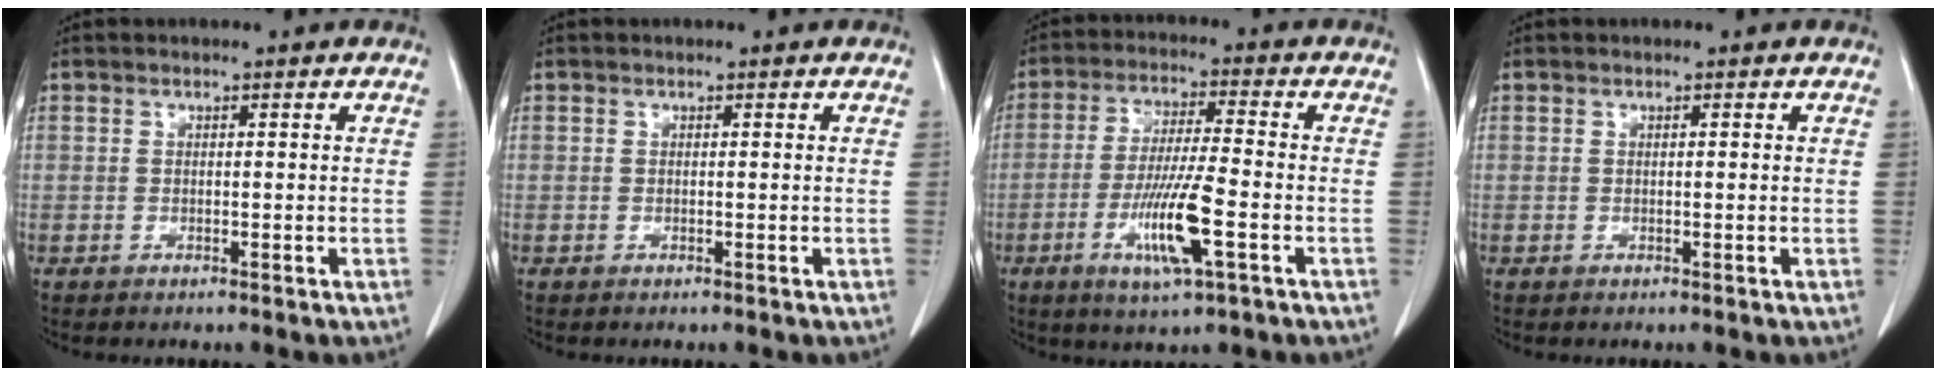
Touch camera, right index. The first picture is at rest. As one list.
[{"total": 0.0}, {"total": 10.6, "force": [-3.6, 0.5, 9.9], "torque": [-0.192, -0.016, -0.067]}, {"total": 0.0}]